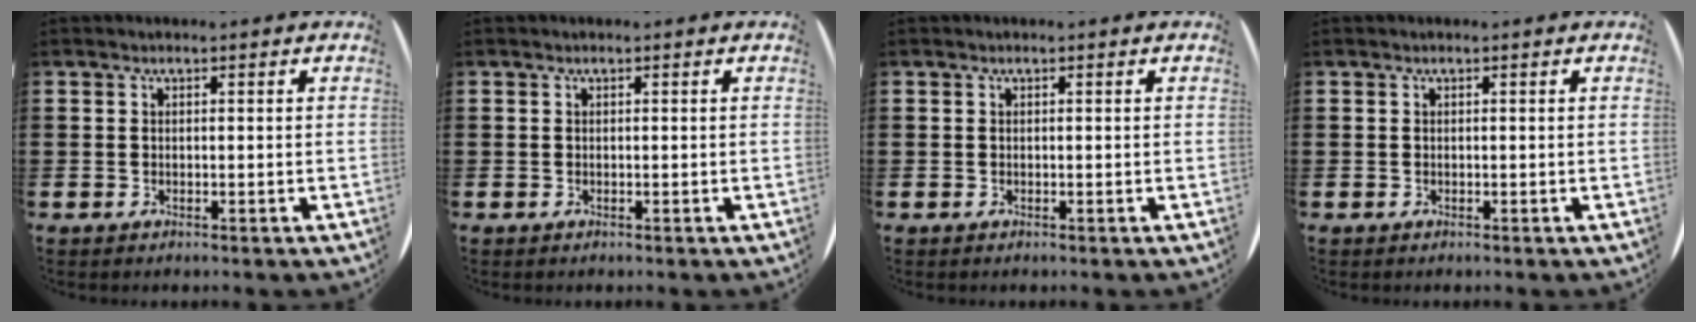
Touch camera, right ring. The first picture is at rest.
{"total": 0.0}
{"total": 0.0}
{"total": 0.0}